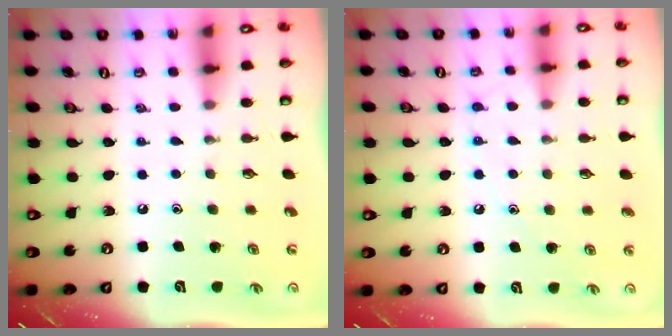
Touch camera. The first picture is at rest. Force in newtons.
{"total": 6.7, "press": 6.6, "slide": 0.9}